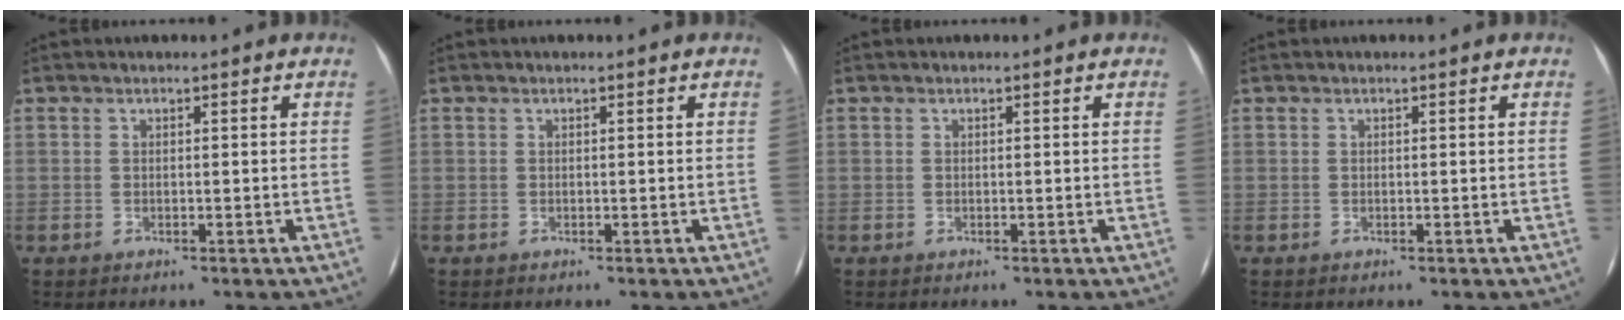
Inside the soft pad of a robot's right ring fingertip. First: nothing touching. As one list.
[{"total": 0.0}, {"total": 0.0}, {"total": 0.0}]